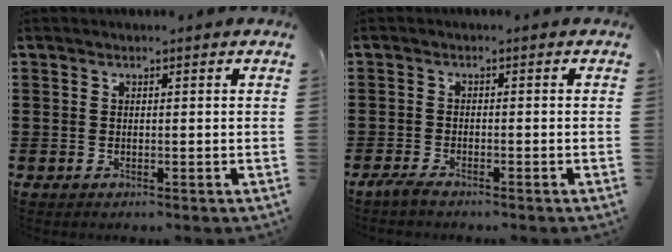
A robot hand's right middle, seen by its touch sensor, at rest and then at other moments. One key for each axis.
{"total": 1.9, "fx": -1.5, "fy": 0.2, "fz": 1.1, "tx": -0.035, "ty": -0.006, "tz": -0.033}